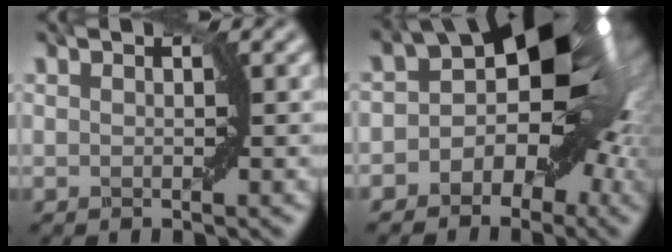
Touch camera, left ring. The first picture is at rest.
{"total": 11.4, "force": [-1.0, 8.1, 8.0], "torque": [-0.001, 0.027, -0.041]}